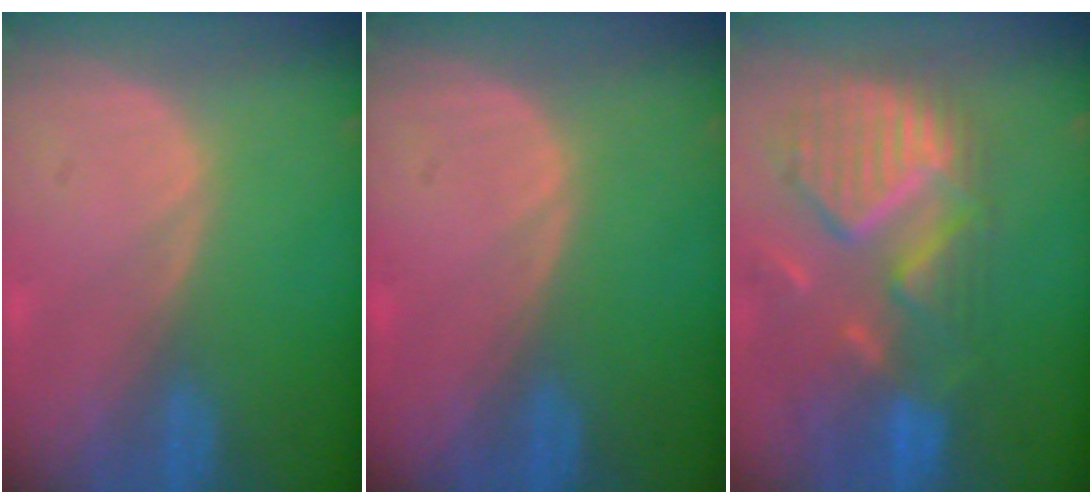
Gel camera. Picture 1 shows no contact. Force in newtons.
{"total": 0.0}
{"total": 11.9, "press": 10.3, "slide": 5.9}